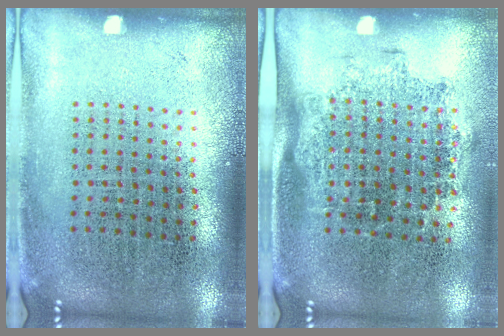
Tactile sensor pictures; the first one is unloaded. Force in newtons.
{"total": 1.4, "press": 1.1, "slide": 0.8}